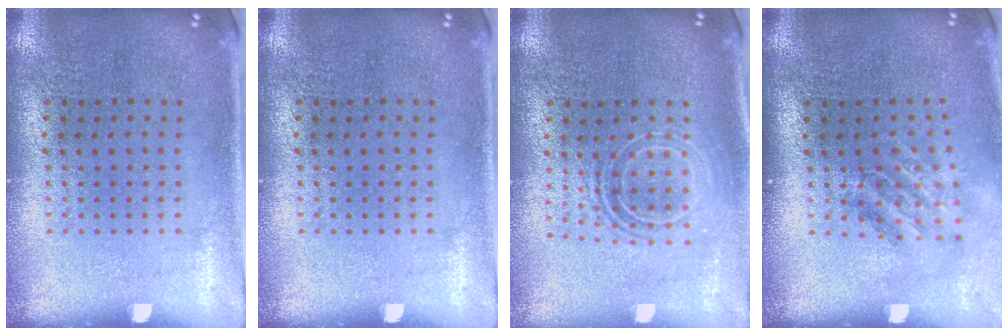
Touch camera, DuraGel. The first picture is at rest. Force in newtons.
{"total": 0.0}
{"total": 1.7, "press": 1.3, "slide": 1.1}
{"total": 1.8, "press": 1.2, "slide": 1.3}